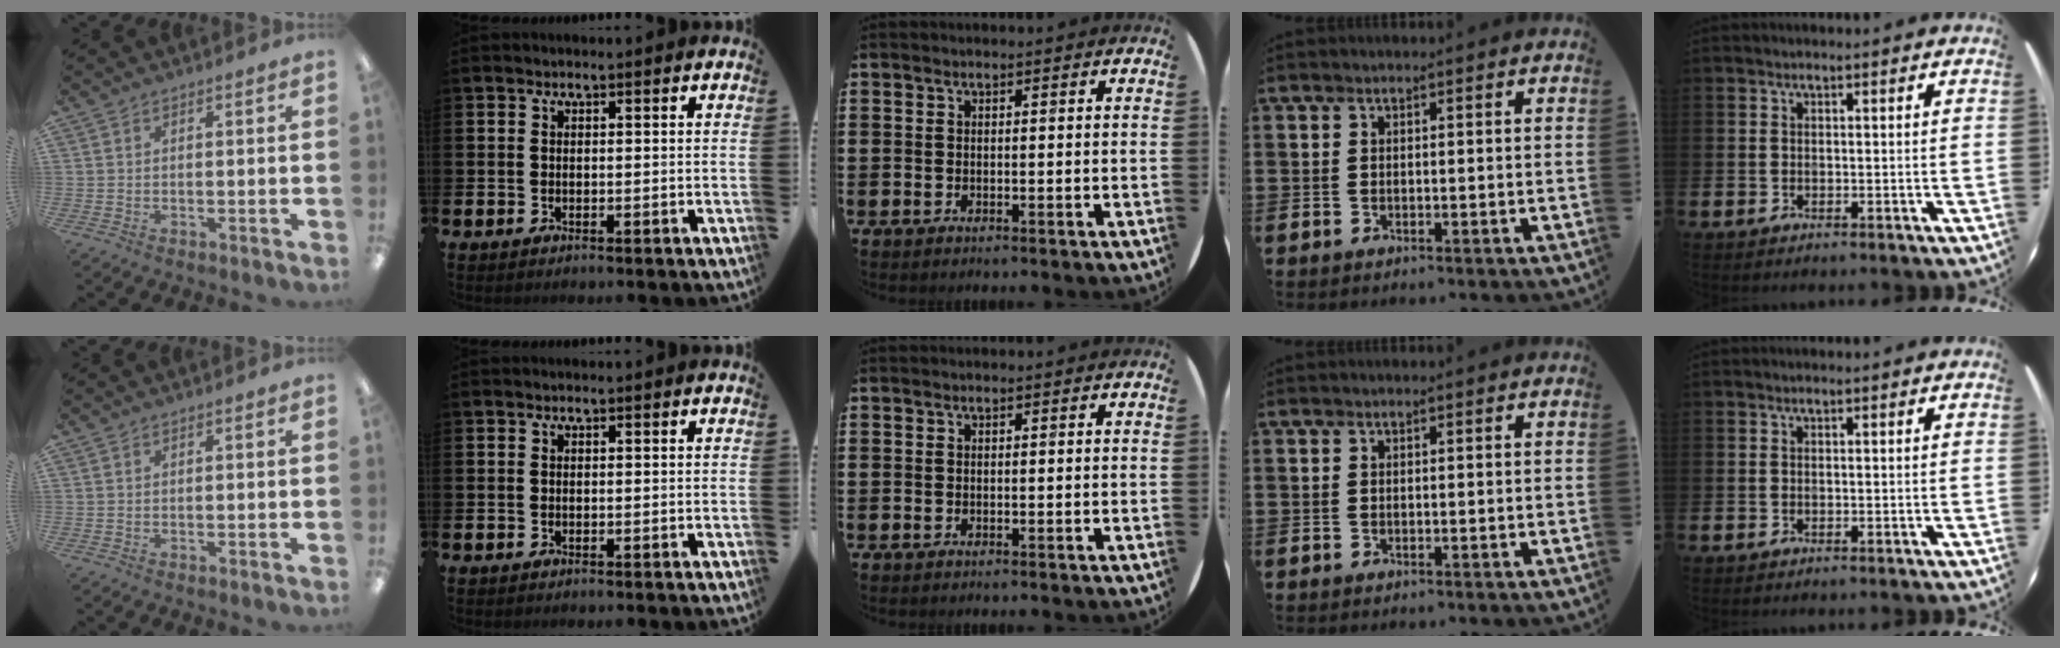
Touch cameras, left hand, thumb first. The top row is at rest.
{}